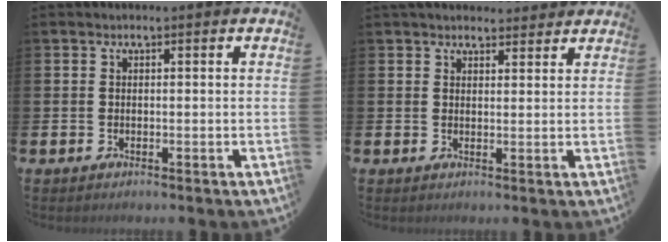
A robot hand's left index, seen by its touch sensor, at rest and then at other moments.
{"total": 3.0, "force": [2.9, 1.0, 0.2], "torque": [-0.001, -0.012, 0.050]}